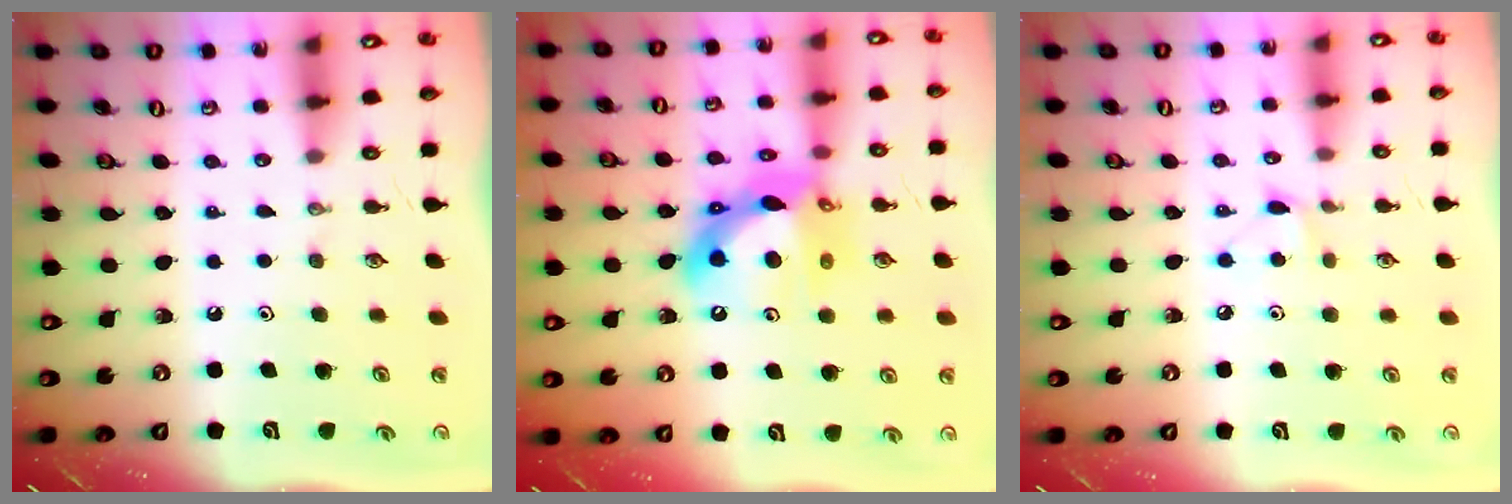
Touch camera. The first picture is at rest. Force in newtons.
{"total": 15.0, "press": 14.8, "slide": 2.4}
{"total": 4.8, "press": 4.8, "slide": 0.5}